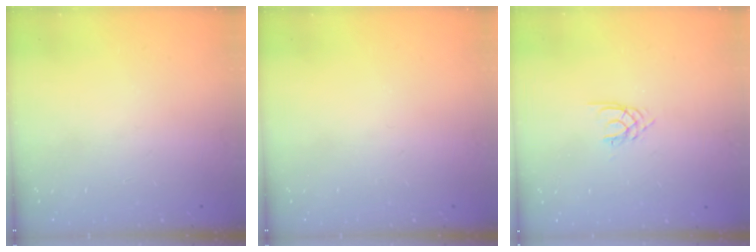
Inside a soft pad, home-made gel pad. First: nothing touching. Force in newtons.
{"total": 0.0}
{"total": 1.9, "press": 1.9, "slide": 0.2}